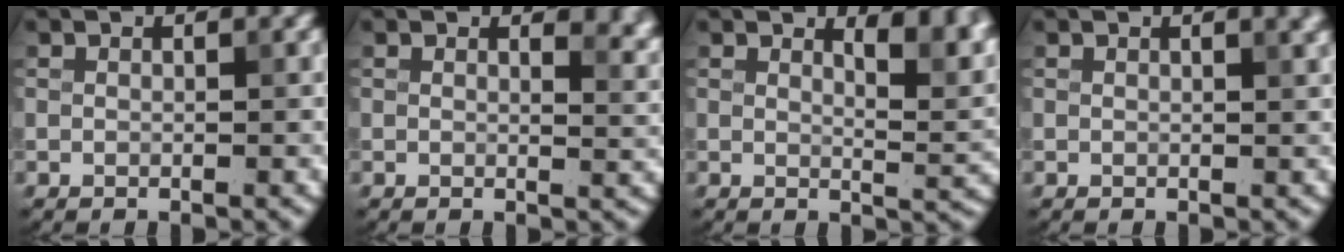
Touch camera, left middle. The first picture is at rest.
{"total": 2.8, "force": [2.0, 1.1, 1.6], "torque": [-0.014, -0.005, 0.025]}
{"total": 5.2, "force": [3.0, 2.0, 3.7], "torque": [-0.034, 0.000, 0.039]}
{"total": 1.8, "force": [1.0, 0.6, 1.4], "torque": [-0.007, 0.005, 0.009]}